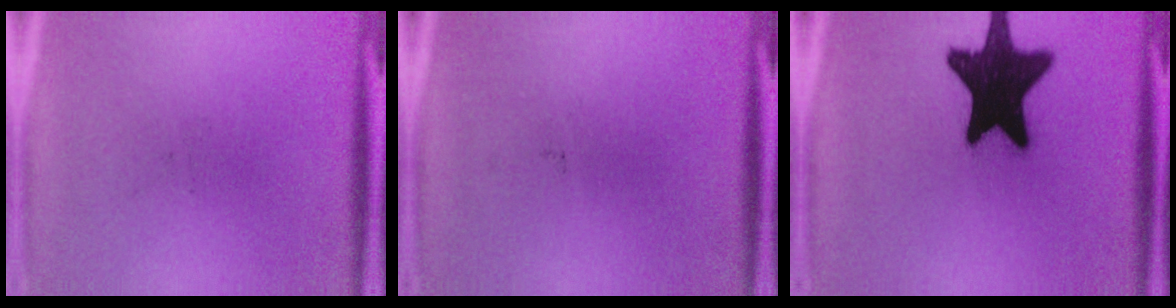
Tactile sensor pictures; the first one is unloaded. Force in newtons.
{"total": 0.0}
{"total": 19.0}